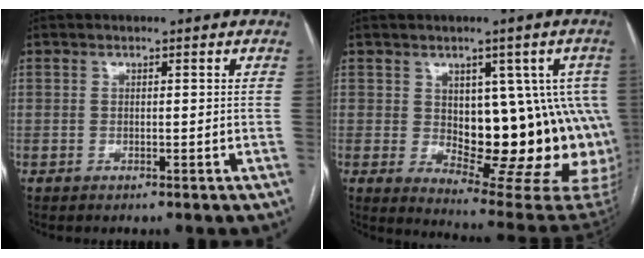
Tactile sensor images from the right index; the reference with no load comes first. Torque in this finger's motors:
{"motor_torque": [1.78, 0.36, 0.41, 0.11]}